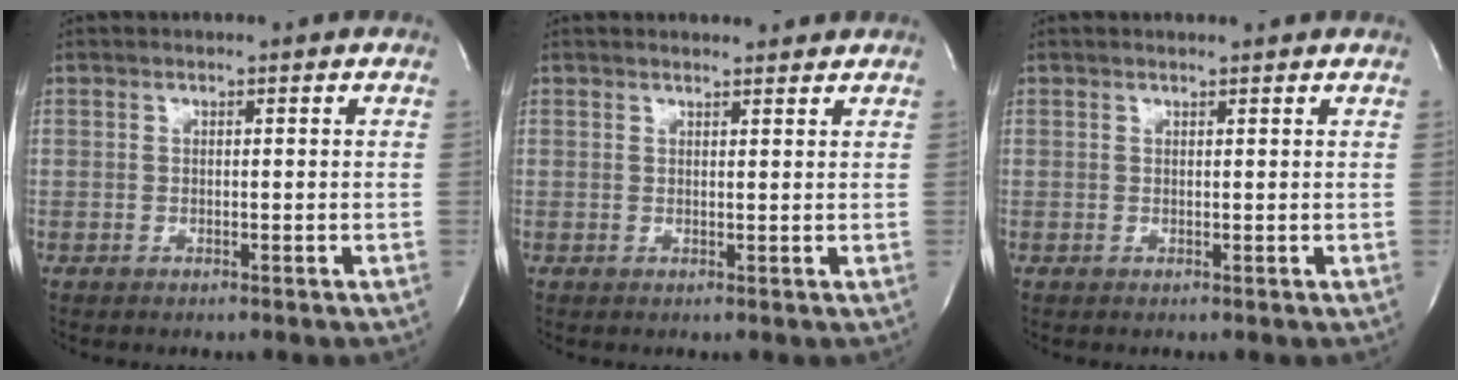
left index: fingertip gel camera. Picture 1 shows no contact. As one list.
[{"total": 3.3, "force": [3.2, 0.5, 0.5], "torque": [-0.015, 0.006, 0.038]}, {"total": 1.7, "force": [1.6, 0.0, 0.5], "torque": [-0.012, 0.007, 0.022]}]